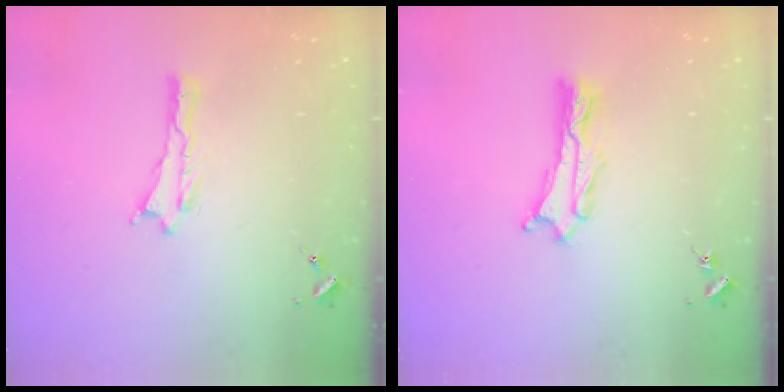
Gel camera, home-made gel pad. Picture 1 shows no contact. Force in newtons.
{"total": 1.2, "press": 1.2, "slide": 0.2}